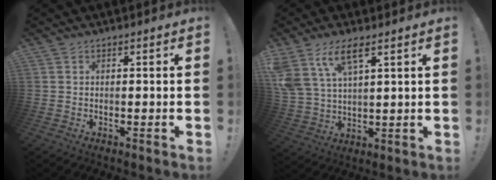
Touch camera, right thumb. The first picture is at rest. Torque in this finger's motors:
{"motor_torque": [0.50, 2.21, 0.49, -0.13, 0.12]}